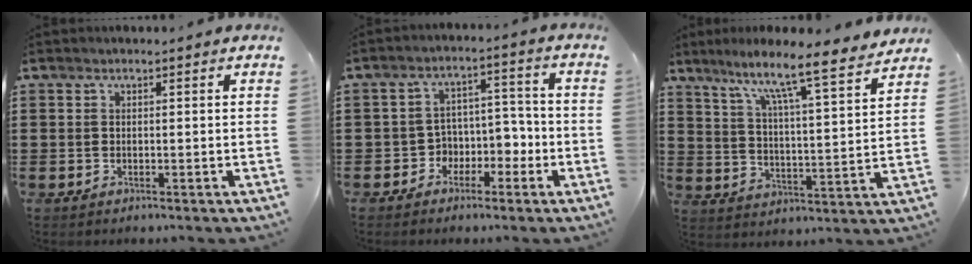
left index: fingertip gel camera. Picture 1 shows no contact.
{"total": 4.6, "force": [-2.1, 3.9, 1.2], "torque": [-0.036, 0.008, -0.042]}
{"total": 9.1, "force": [7.6, -0.3, 5.1], "torque": [-0.110, -0.060, 0.117]}